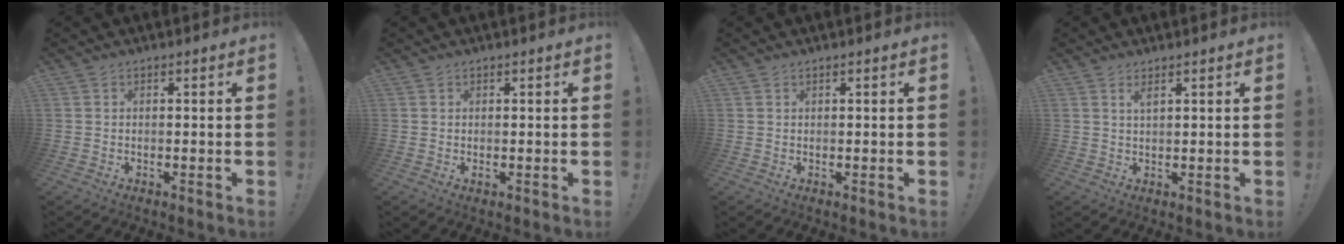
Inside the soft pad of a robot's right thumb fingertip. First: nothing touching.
{"total": 0.0}
{"total": 0.0}
{"total": 1.7, "force": [1.1, 0.2, 1.3], "torque": [-0.019, 0.000, 0.017]}